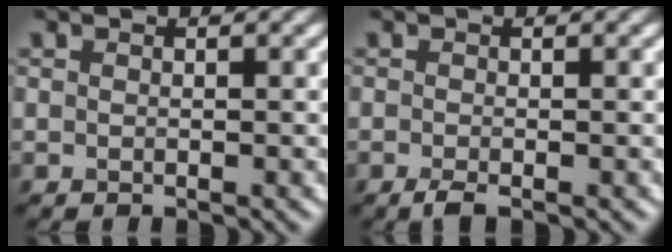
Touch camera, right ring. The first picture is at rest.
{"total": 1.2, "force": [-0.8, 0.2, 0.9], "torque": [-0.019, -0.003, -0.017]}